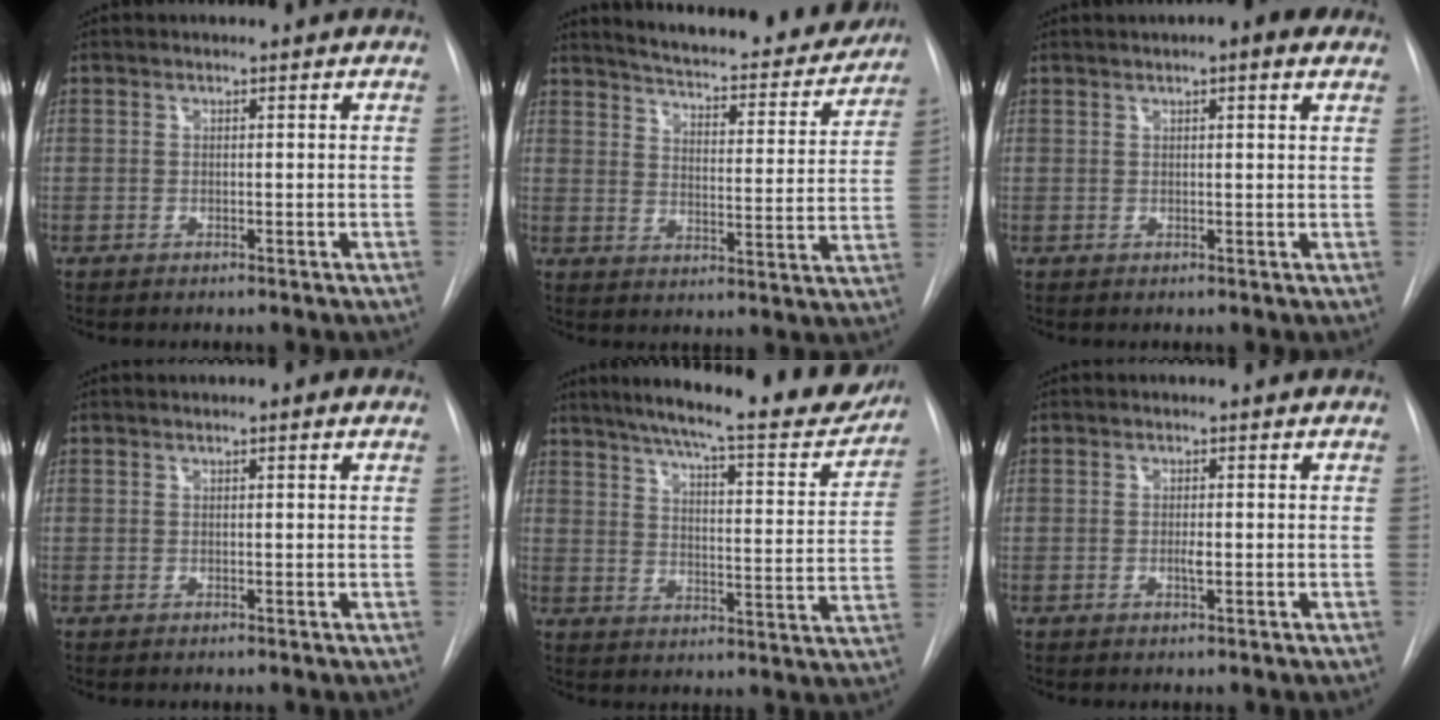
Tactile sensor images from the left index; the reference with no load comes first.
{"total": 22.8, "force": [20.9, 4.2, 8.1], "torque": [-0.121, -0.048, 0.261]}
{"total": 4.3, "force": [2.8, 0.8, 3.2], "torque": [-0.045, 0.017, 0.033]}
{"total": 1.0, "force": [0.5, 0.1, 0.9], "torque": [-0.015, 0.003, 0.004]}
{"total": 23.6, "force": [20.4, 3.1, 11.5], "torque": [-0.172, -0.043, 0.258]}
{"total": 1.0, "force": [-0.3, 0.1, 1.0], "torque": [-0.019, -0.004, -0.005]}